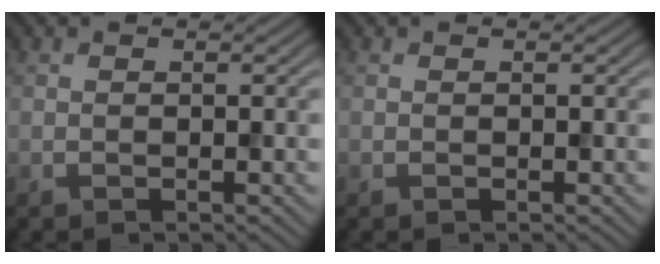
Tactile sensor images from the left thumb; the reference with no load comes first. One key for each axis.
{"total": 0.0}